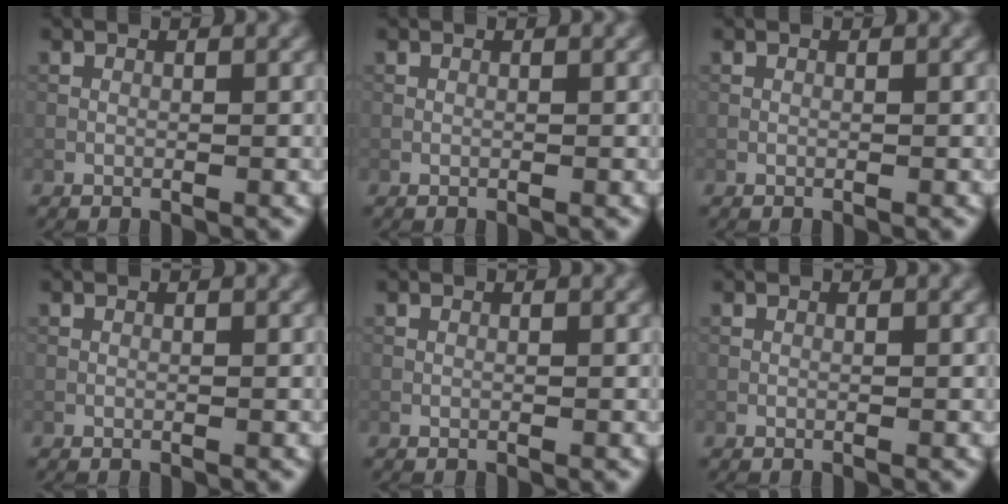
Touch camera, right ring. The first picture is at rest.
{"total": 0.0}
{"total": 0.0}
{"total": 0.0}
{"total": 0.0}
{"total": 0.0}